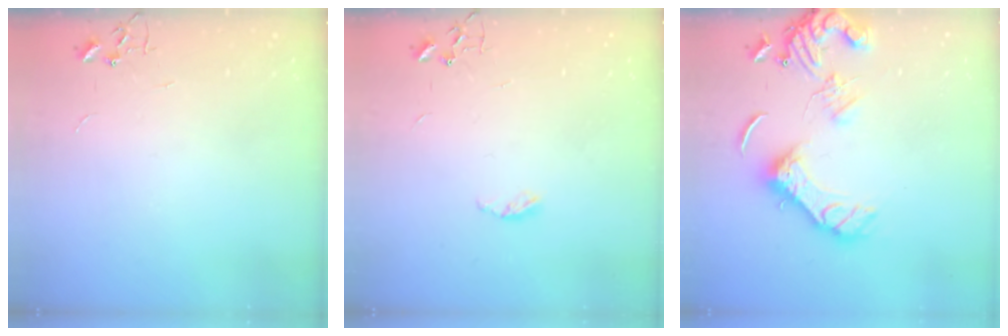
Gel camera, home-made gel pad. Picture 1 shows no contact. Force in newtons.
{"total": 4.4, "press": 4.3, "slide": 0.6}
{"total": 15.8, "press": 15.7, "slide": 2.0}